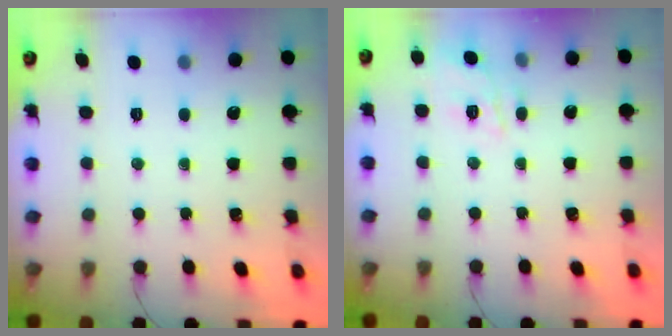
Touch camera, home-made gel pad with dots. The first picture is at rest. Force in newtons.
{"total": 9.6, "press": 9.5, "slide": 0.7}